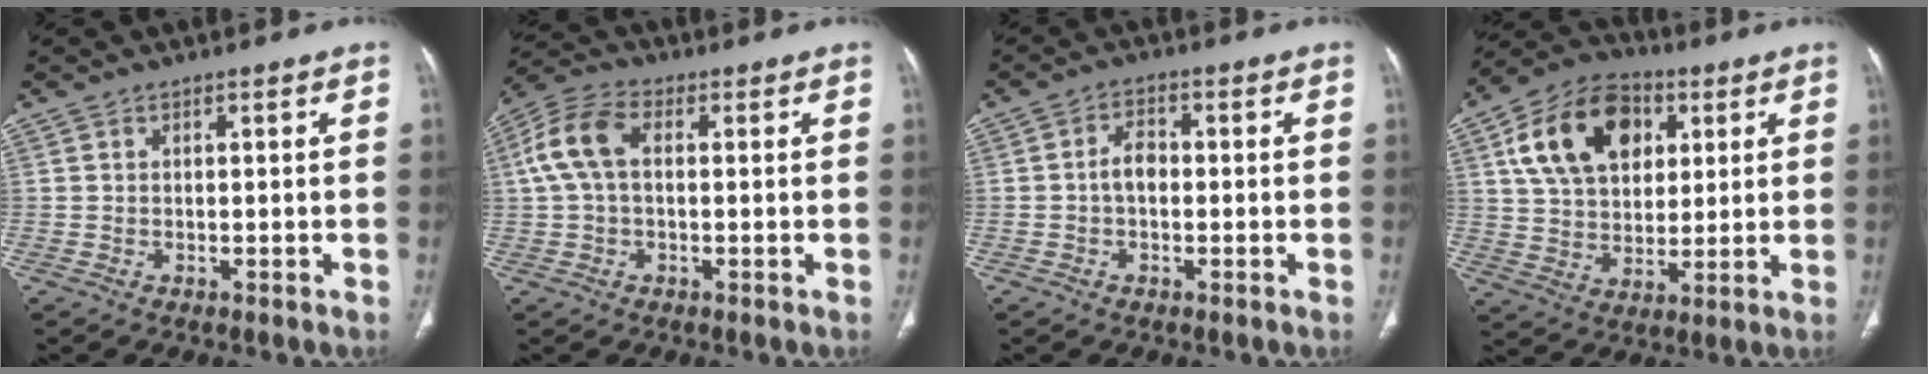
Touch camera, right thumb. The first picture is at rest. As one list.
[{"total": 9.1, "force": [1.3, 5.0, 7.4], "torque": [-0.171, 0.027, 0.021]}, {"total": 3.5, "force": [-0.4, 2.3, 2.7], "torque": [-0.040, 0.012, -0.013]}, {"total": 17.6, "force": [6.0, 12.2, 11.1], "torque": [-0.173, -0.002, 0.104]}]